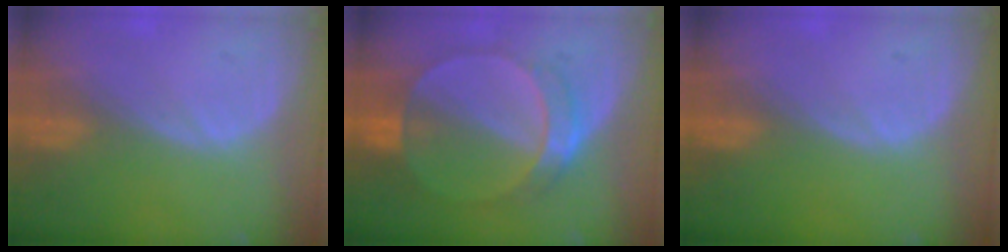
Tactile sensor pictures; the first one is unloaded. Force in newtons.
{"total": 7.5, "press": 6.6, "slide": 3.5}
{"total": 0.0}